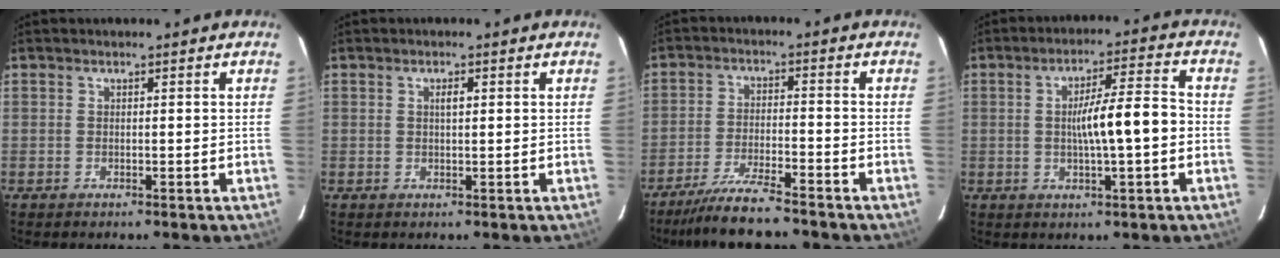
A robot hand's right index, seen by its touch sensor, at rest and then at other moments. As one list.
[{"total": 1.4, "force": [0.4, 0.4, 1.3], "torque": [-0.024, 0.002, 0.006]}, {"total": 8.3, "force": [-7.2, 0.0, 4.1], "torque": [-0.072, -0.026, -0.125]}, {"total": 8.6, "force": [-0.8, 0.7, 8.6], "torque": [-0.141, 0.014, -0.014]}]